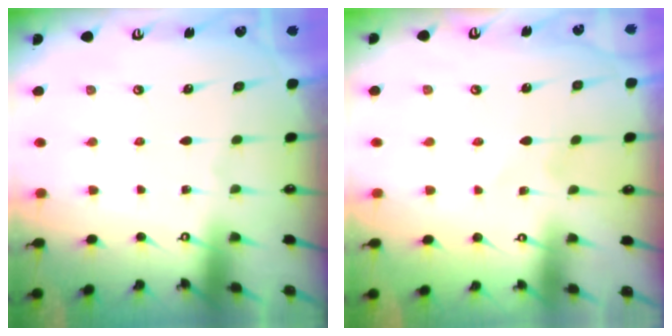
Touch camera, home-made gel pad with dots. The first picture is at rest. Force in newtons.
{"total": 2.7, "press": 2.7, "slide": 0.2}